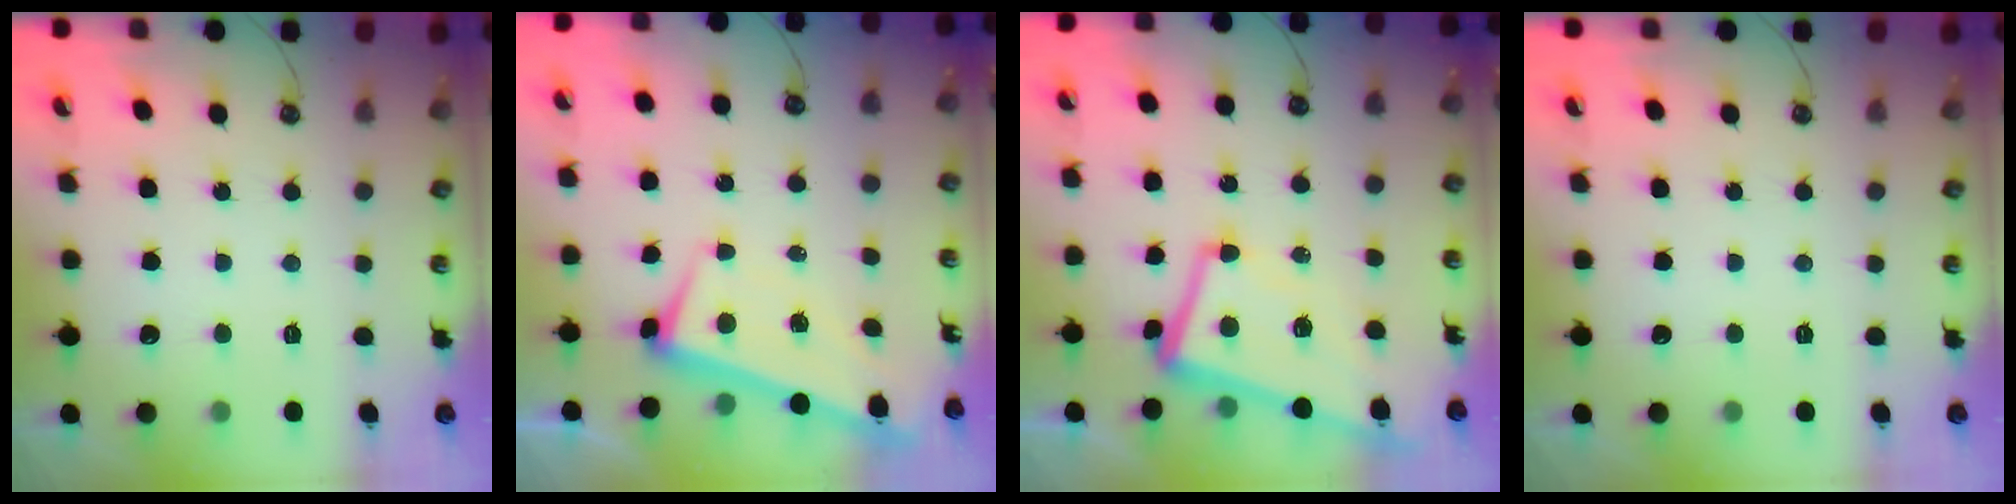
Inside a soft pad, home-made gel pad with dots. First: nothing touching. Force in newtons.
{"total": 1.8, "press": 0.8, "slide": 1.6}
{"total": 3.3, "press": 2.7, "slide": 1.9}
{"total": 0.0}